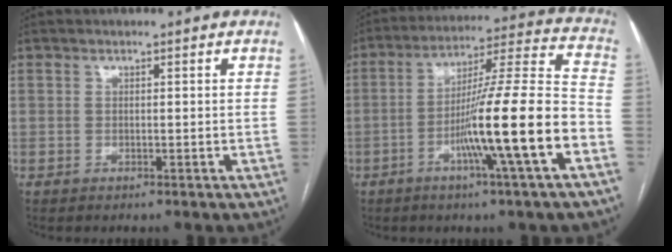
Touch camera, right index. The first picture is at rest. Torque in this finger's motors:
{"motor_torque": [2.14, 0.00, 1.05, 0.21]}